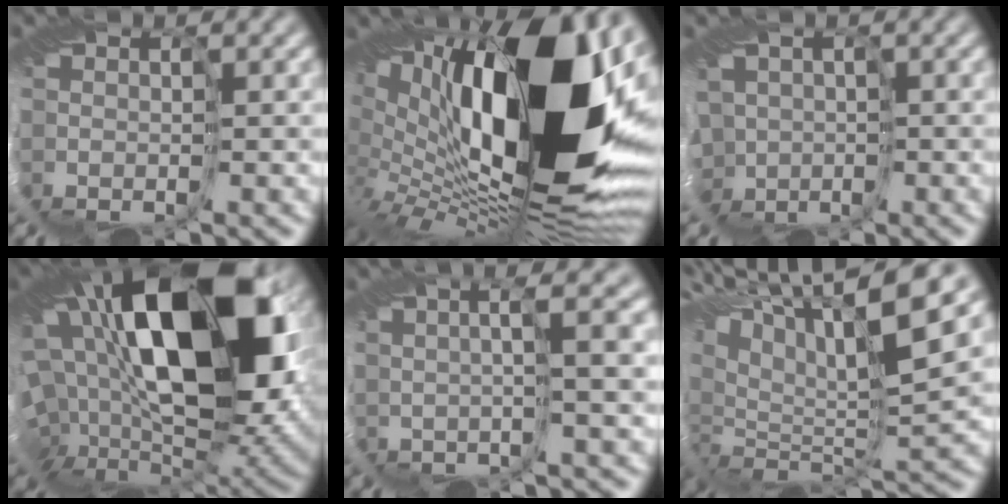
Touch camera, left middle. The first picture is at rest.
{"total": 17.5, "force": [4.3, 9.3, 14.2], "torque": [-0.267, 0.007, 0.076]}
{"total": 4.6, "force": [-0.7, 3.9, 2.3], "torque": [-0.041, -0.010, -0.011]}
{"total": 16.8, "force": [4.2, 10.1, 12.8], "torque": [-0.232, -0.023, 0.093]}
{"total": 4.4, "force": [1.8, 0.4, 4.0], "torque": [-0.034, 0.027, 0.024]}
{"total": 13.0, "force": [7.9, 3.1, 9.8], "torque": [-0.218, 0.037, 0.141]}